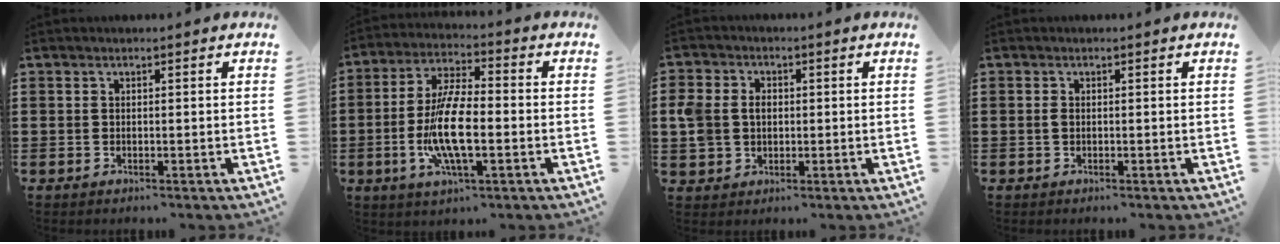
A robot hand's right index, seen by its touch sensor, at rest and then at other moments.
{"total": 10.5, "force": [-2.2, 3.4, 9.7], "torque": [-0.209, -0.009, -0.046]}
{"total": 4.8, "force": [0.0, 4.1, 2.5], "torque": [-0.081, 0.007, -0.009]}
{"total": 0.9, "force": [-0.1, 0.5, 0.8], "torque": [-0.025, -0.003, -0.005]}